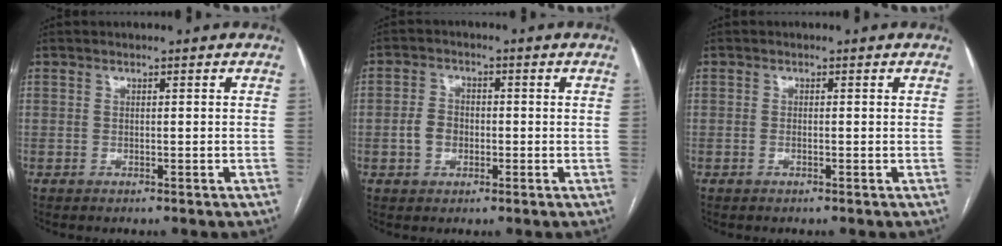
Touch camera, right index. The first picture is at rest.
{"total": 3.9, "force": [-0.8, 3.0, 2.3], "torque": [-0.048, 0.012, -0.012]}
{"total": 0.6, "force": [-0.3, 0.2, 0.5], "torque": [-0.011, 0.000, -0.004]}